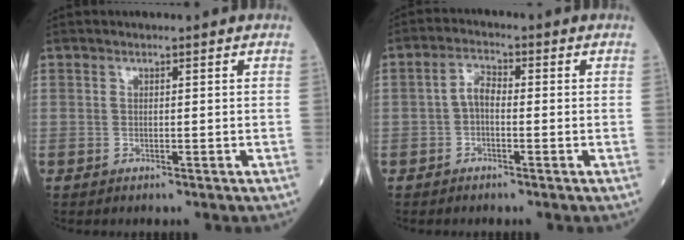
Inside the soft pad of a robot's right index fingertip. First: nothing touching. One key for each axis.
{"total": 3.0, "fx": -0.7, "fy": 1.4, "fz": 2.5, "tx": -0.041, "ty": 0.008, "tz": -0.018}